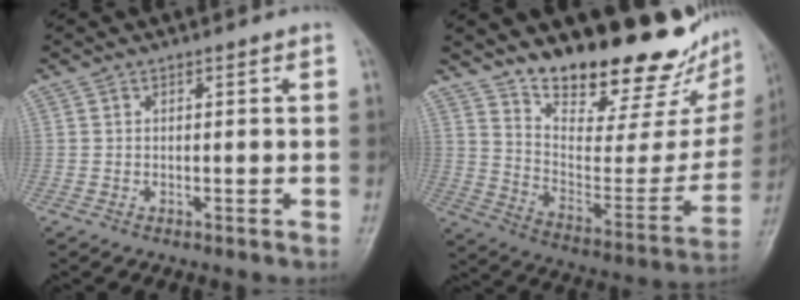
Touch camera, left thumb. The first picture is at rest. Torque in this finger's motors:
{"motor_torque": [0.60, 0.15, 0.65, -2.09, 0.05]}